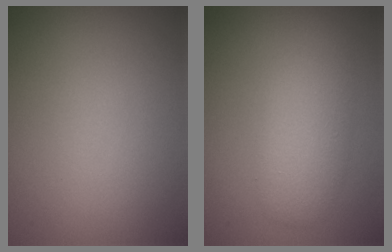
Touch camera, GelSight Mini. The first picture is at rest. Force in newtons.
{"total": 3.9, "press": 3.9, "slide": 0.1}